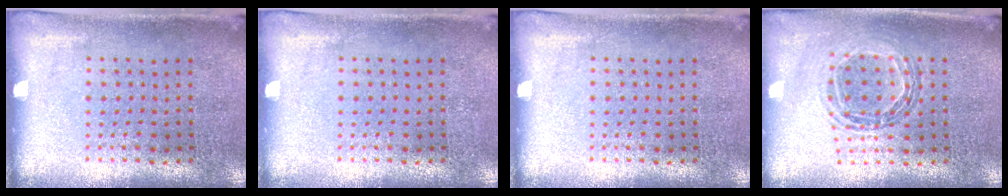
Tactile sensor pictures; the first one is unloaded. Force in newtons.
{"total": 0.0}
{"total": 0.0}
{"total": 0.9, "press": 0.9, "slide": 0.2}